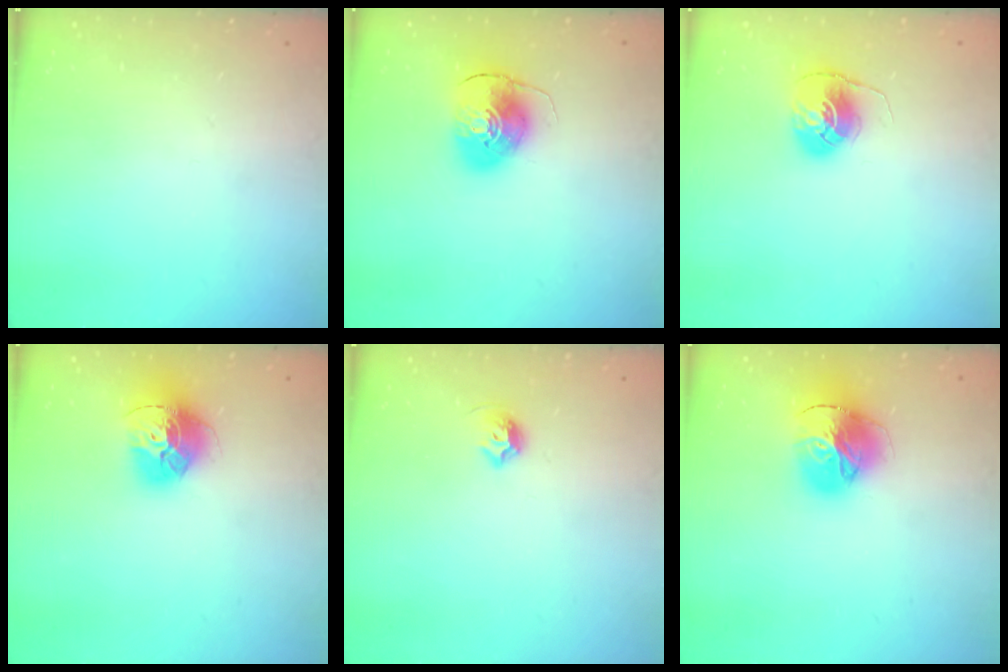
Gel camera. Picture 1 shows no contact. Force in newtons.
{"total": 8.9, "press": 8.7, "slide": 1.5}
{"total": 6.8, "press": 6.8, "slide": 0.3}
{"total": 15.5, "press": 15.4, "slide": 1.7}
{"total": 6.0, "press": 5.9, "slide": 1.1}
{"total": 18.4, "press": 18.3, "slide": 2.2}